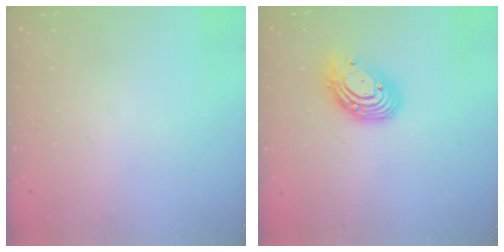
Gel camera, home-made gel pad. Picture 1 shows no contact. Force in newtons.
{"total": 11.1, "press": 11.1, "slide": 0.7}